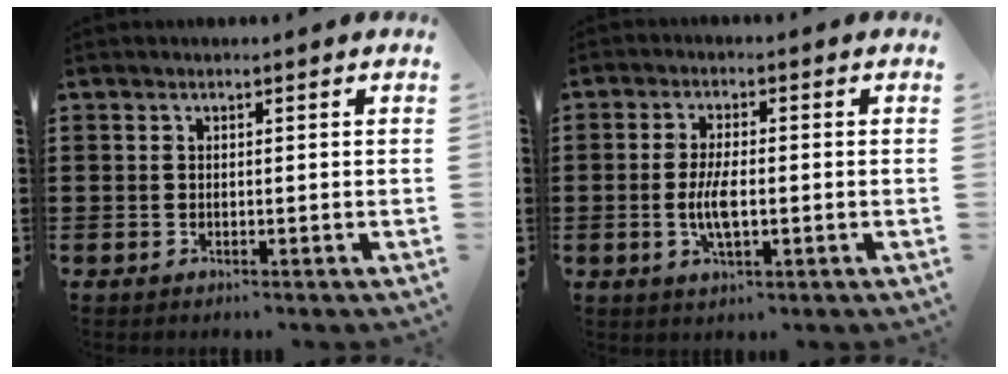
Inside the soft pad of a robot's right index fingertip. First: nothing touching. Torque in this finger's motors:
{"motor_torque": [1.19, 0.95, 0.10, 0.06]}